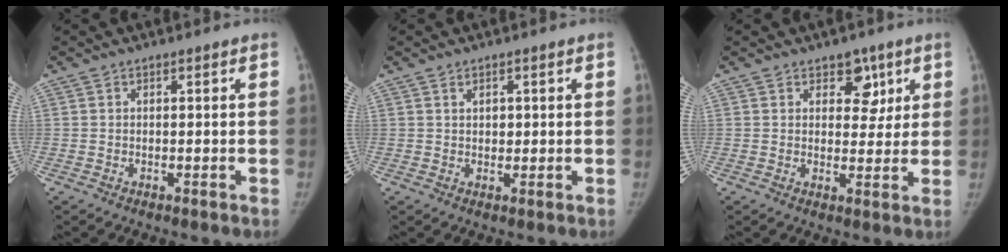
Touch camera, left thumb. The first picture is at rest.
{"total": 1.9, "force": [0.9, 1.4, 1.0], "torque": [-0.005, -0.005, 0.016]}
{"total": 5.7, "force": [3.1, 3.9, 2.9], "torque": [0.000, -0.015, 0.041]}